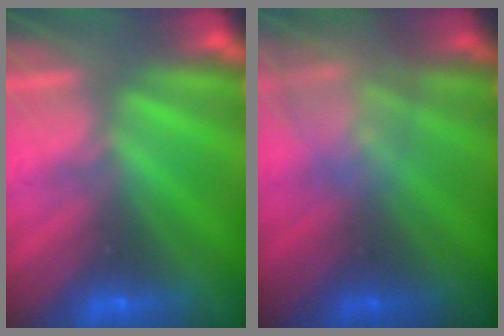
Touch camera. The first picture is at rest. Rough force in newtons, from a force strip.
{"total": 3.9}